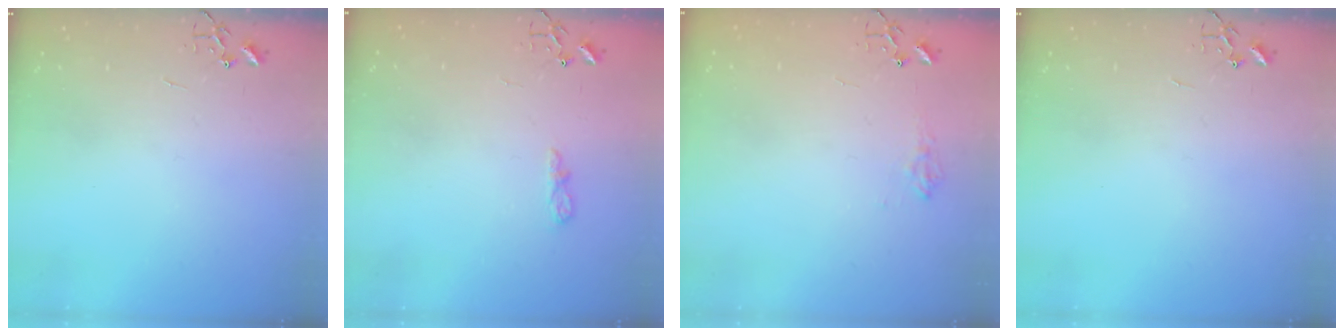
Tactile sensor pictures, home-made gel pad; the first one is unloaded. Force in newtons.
{"total": 6.2, "press": 6.1, "slide": 0.7}
{"total": 7.3, "press": 7.3, "slide": 0.3}
{"total": 0.0}